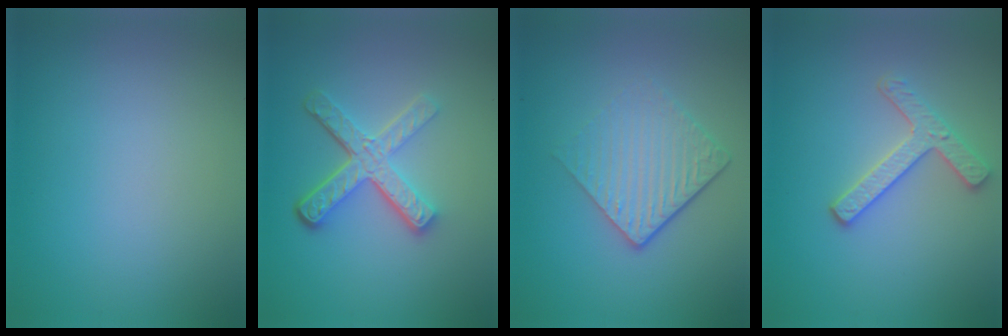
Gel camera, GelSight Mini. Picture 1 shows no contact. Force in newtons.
{"total": 5.1, "press": 3.5, "slide": 3.7}
{"total": 4.4, "press": 2.9, "slide": 3.4}
{"total": 2.8, "press": 2.7, "slide": 0.9}